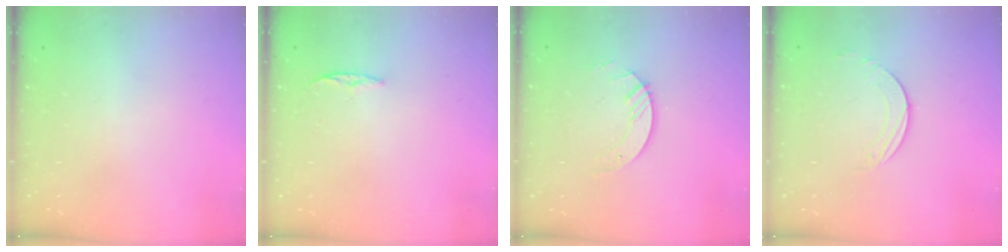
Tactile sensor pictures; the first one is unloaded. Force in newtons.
{"total": 3.3, "press": 3.3, "slide": 0.4}
{"total": 3.0, "press": 3.0, "slide": 0.3}
{"total": 1.6, "press": 1.6, "slide": 0.2}